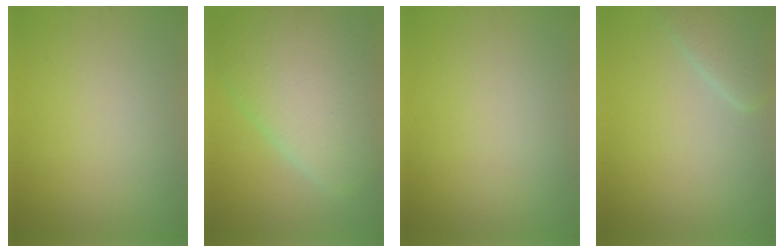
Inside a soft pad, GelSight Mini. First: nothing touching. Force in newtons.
{"total": 10.9, "press": 10.9, "slide": 0.8}
{"total": 0.0}
{"total": 3.0, "press": 3.0, "slide": 0.3}